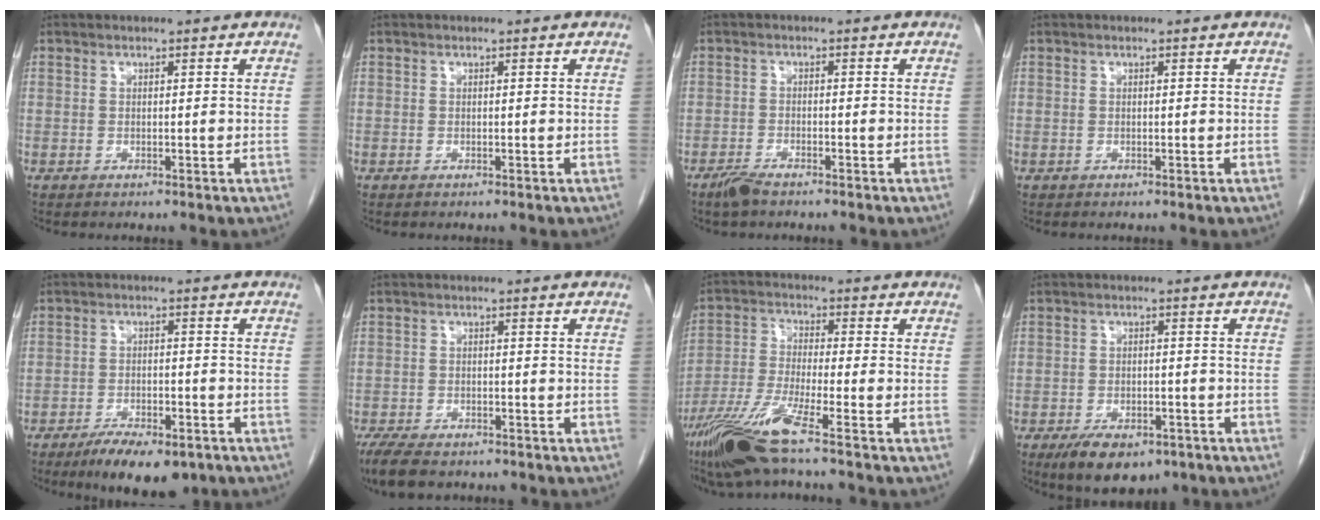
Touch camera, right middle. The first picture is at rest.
{"total": 0.0}
{"total": 2.8, "force": [-2.2, 0.6, 1.6], "torque": [-0.037, -0.004, -0.042]}
{"total": 0.0}
{"total": 9.4, "force": [-6.7, 3.1, 5.8], "torque": [-0.089, -0.010, -0.101]}
{"total": 7.9, "force": [-6.3, 2.9, 3.8], "torque": [-0.066, -0.013, -0.097]}
{"total": 9.9, "force": [-6.9, -0.7, 7.1], "torque": [-0.150, -0.032, -0.133]}
{"total": 8.5, "force": [-5.8, 3.8, 4.8], "torque": [-0.077, -0.005, -0.087]}